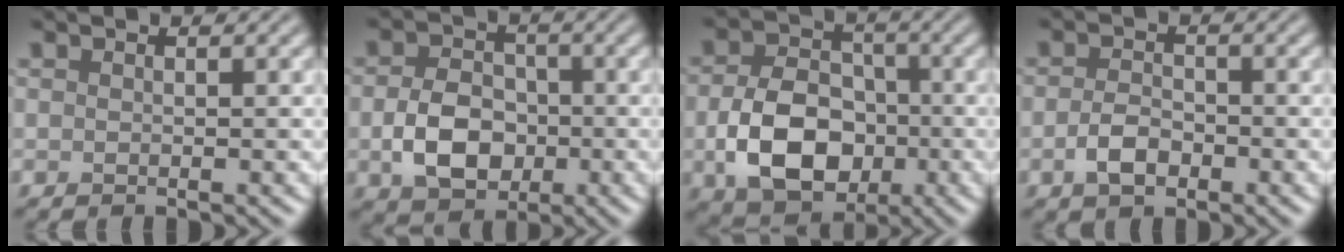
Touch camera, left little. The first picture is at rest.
{"total": 5.6, "force": [-1.4, 4.1, 3.6], "torque": [-0.073, -0.004, -0.029]}
{"total": 8.5, "force": [-2.1, 6.0, 5.5], "torque": [-0.106, -0.010, -0.039]}
{"total": 2.6, "force": [-1.2, 1.6, 1.7], "torque": [-0.032, 0.001, -0.027]}